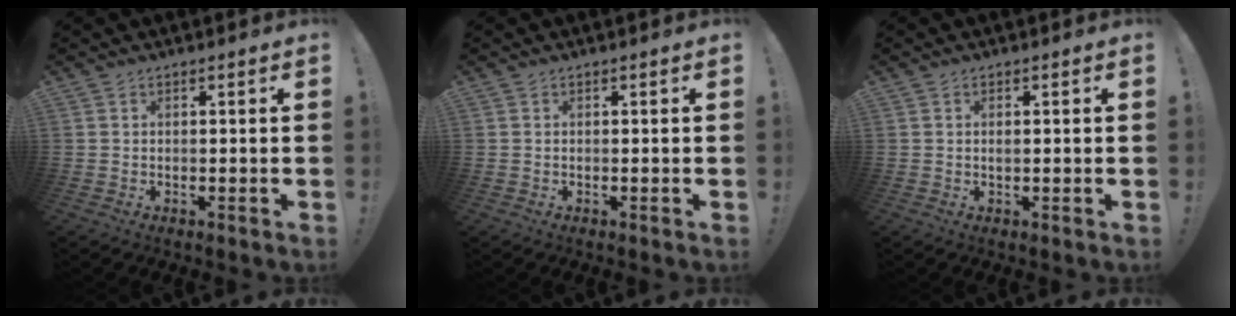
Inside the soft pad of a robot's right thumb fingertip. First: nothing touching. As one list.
[{"total": 0.0}, {"total": 0.7, "force": [-0.1, 0.2, 0.7], "torque": [-0.010, -0.001, -0.002]}]